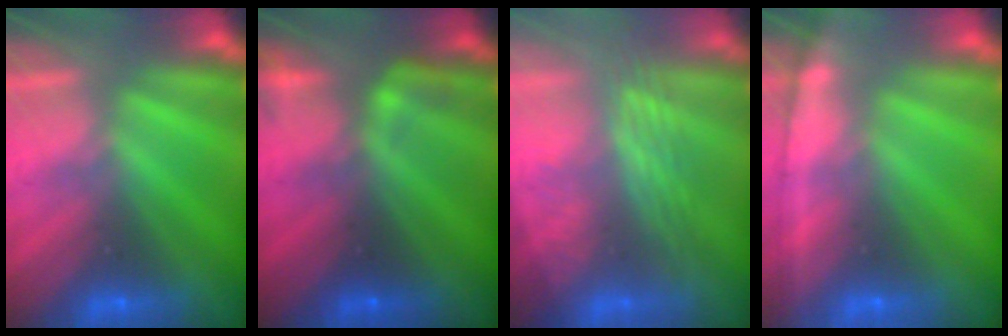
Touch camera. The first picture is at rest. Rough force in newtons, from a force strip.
{"total": 2.3}
{"total": 3.0}
{"total": 1.6}